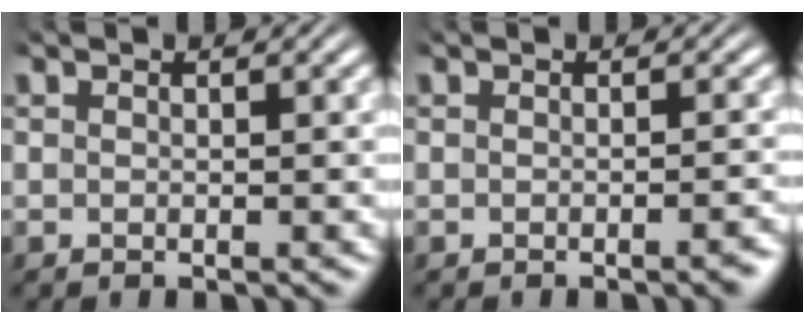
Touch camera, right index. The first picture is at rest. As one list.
[{"total": 1.2, "force": [-1.0, 0.2, 0.6], "torque": [-0.006, 0.009, -0.020]}]